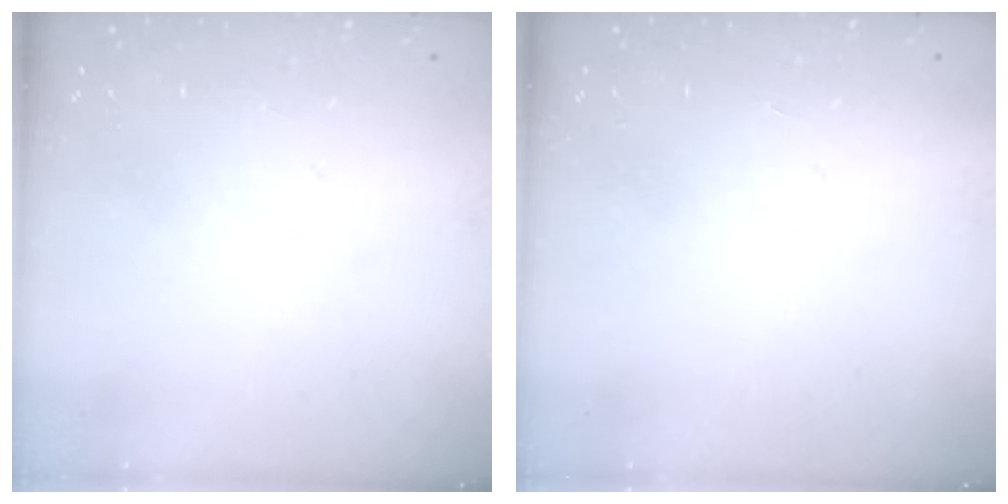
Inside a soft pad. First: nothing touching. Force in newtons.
{"total": 1.7, "press": 1.7, "slide": 0.1}